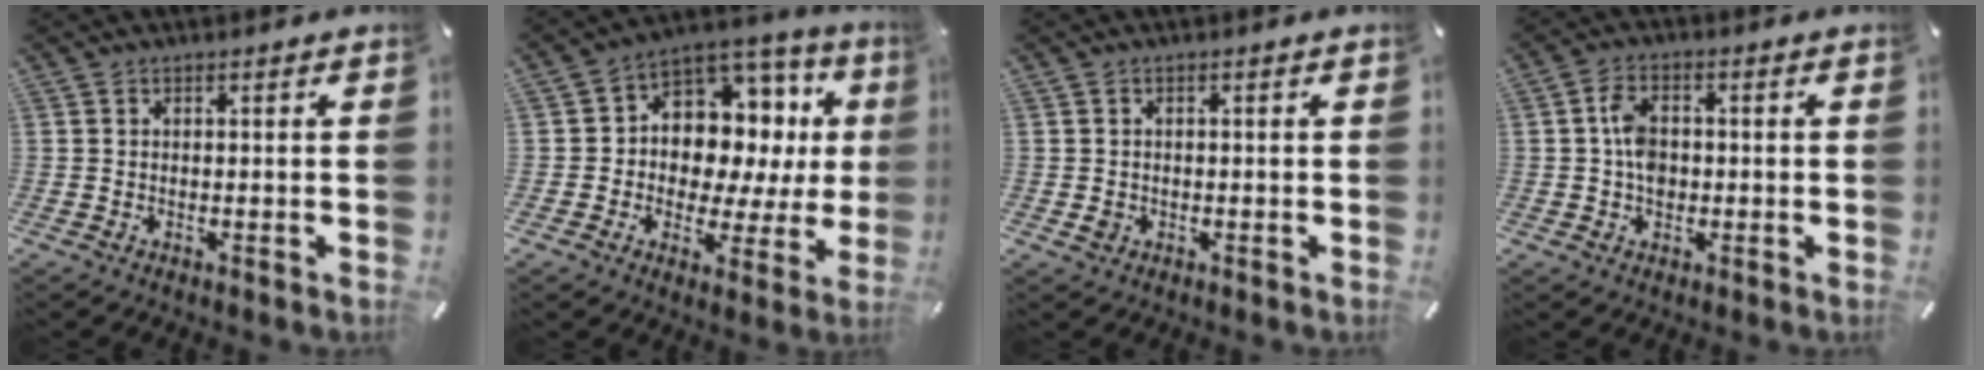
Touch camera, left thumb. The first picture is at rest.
{"total": 12.0, "force": [2.8, 9.9, 6.1], "torque": [-0.089, -0.039, 0.061]}
{"total": 1.6, "force": [-0.3, 1.5, 0.7], "torque": [-0.004, 0.002, -0.009]}
{"total": 5.5, "force": [-0.2, 3.8, 4.0], "torque": [-0.082, 0.009, -0.005]}